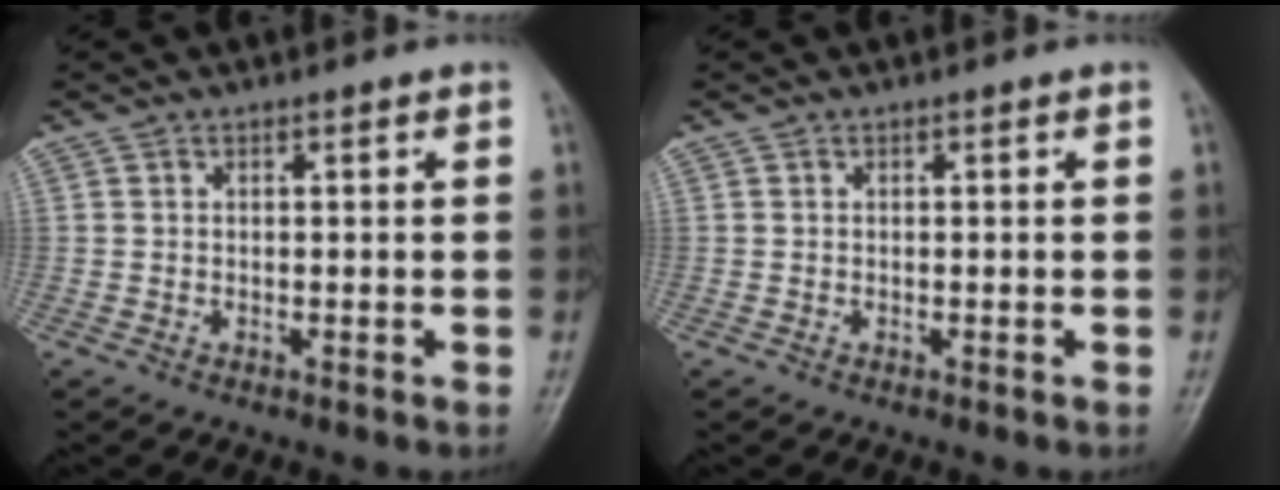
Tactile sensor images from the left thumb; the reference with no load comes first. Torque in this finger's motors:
{"motor_torque": [0.00, 0.00, 0.00, -0.01, 0.00]}